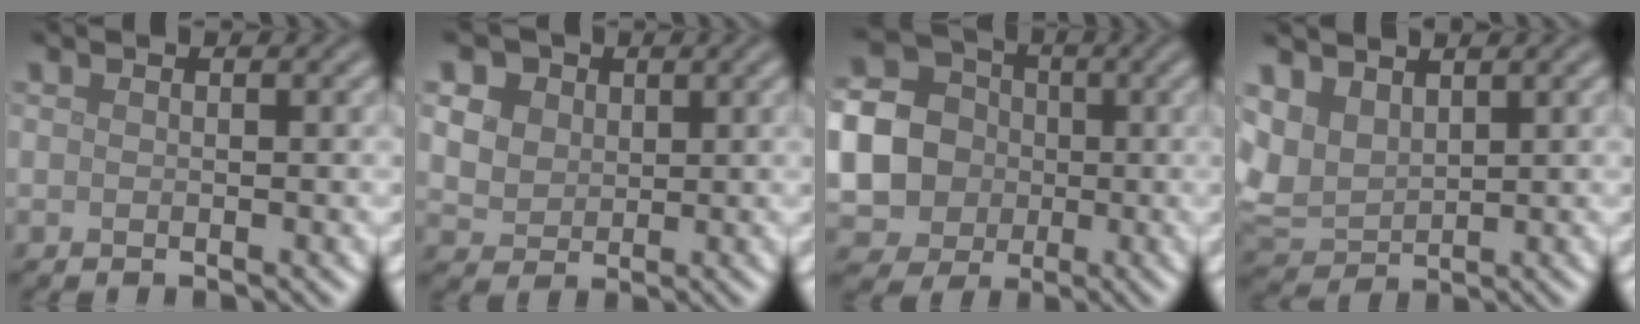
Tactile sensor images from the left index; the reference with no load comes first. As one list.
[{"total": 8.0, "force": [3.8, 6.0, 3.7], "torque": [-0.089, 0.025, 0.057]}, {"total": 14.7, "force": [-0.8, 14.0, 4.6], "torque": [-0.152, -0.011, -0.045]}, {"total": 4.0, "force": [1.9, 2.6, 2.4], "torque": [-0.065, 0.004, 0.040]}]